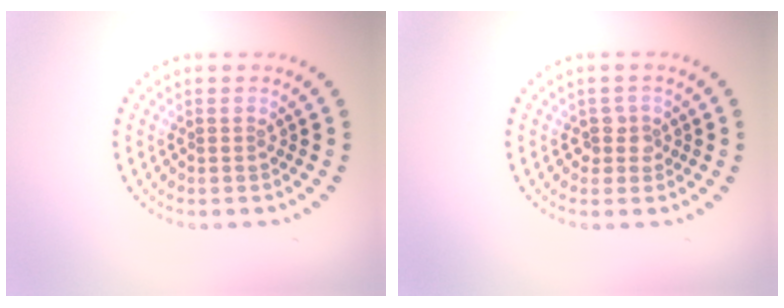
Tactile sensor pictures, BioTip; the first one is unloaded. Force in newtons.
{"total": 1.5, "press": 1.2, "slide": 0.9}